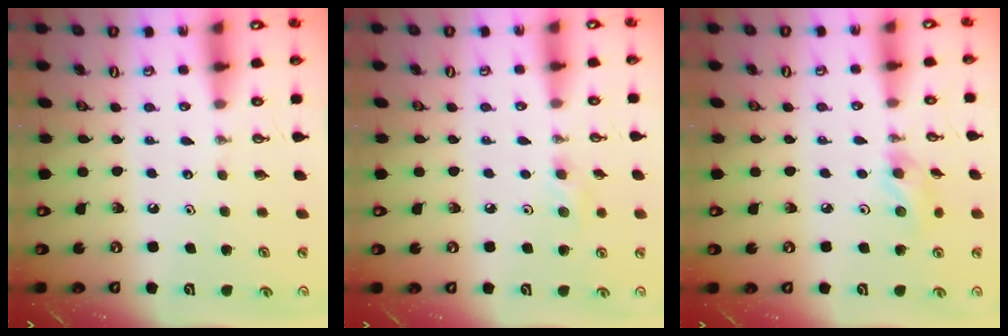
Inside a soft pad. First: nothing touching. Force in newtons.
{"total": 7.6, "press": 6.5, "slide": 4.1}
{"total": 6.2, "press": 6.1, "slide": 1.0}